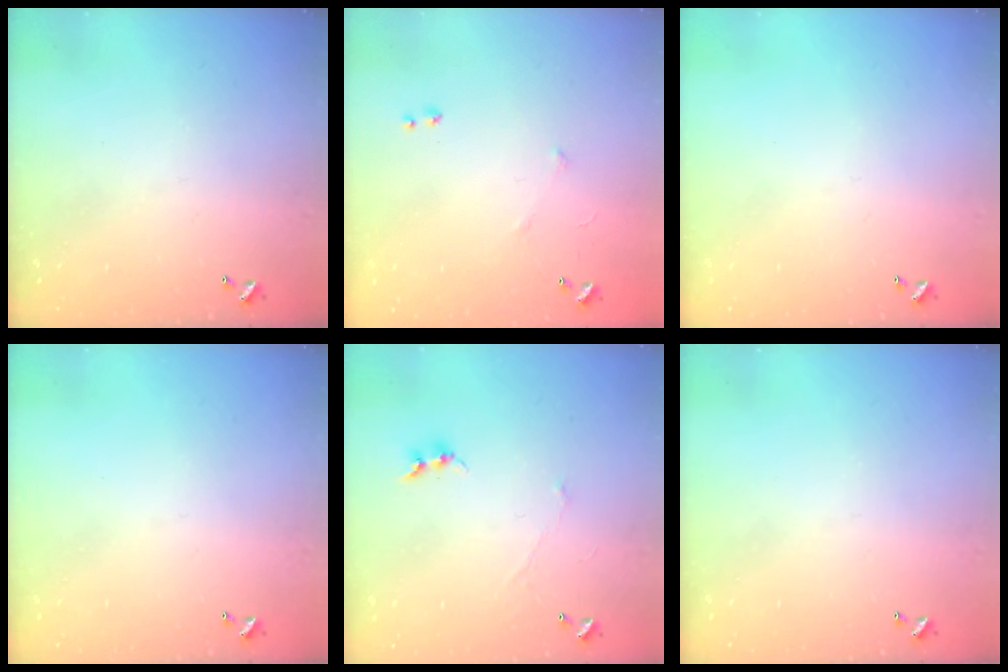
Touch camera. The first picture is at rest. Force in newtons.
{"total": 5.2, "press": 5.1, "slide": 0.9}
{"total": 0.0}
{"total": 0.0}
{"total": 0.0}
{"total": 0.0}